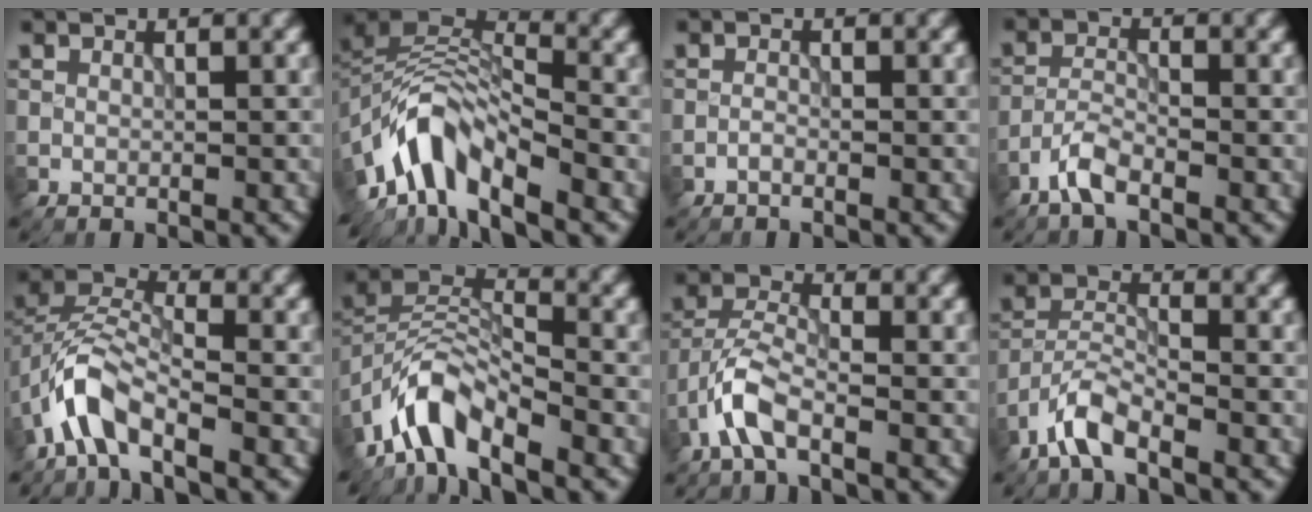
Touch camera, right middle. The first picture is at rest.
{"total": 8.2, "force": [-5.2, 3.3, 5.4], "torque": [-0.082, 0.008, -0.111]}
{"total": 0.6, "force": [-0.5, 0.1, 0.3], "torque": [-0.005, 0.001, -0.012]}
{"total": 2.7, "force": [-2.0, 0.6, 1.7], "torque": [-0.037, 0.004, -0.048]}
{"total": 5.2, "force": [-3.2, 2.1, 3.5], "torque": [-0.066, 0.010, -0.070]}
{"total": 6.5, "force": [-4.9, 2.2, 3.6], "torque": [-0.057, 0.005, -0.102]}
{"total": 4.3, "force": [-2.5, 1.5, 3.1], "torque": [-0.065, 0.009, -0.060]}
{"total": 4.0, "force": [-3.0, 1.1, 2.3], "torque": [-0.045, 0.006, -0.070]}